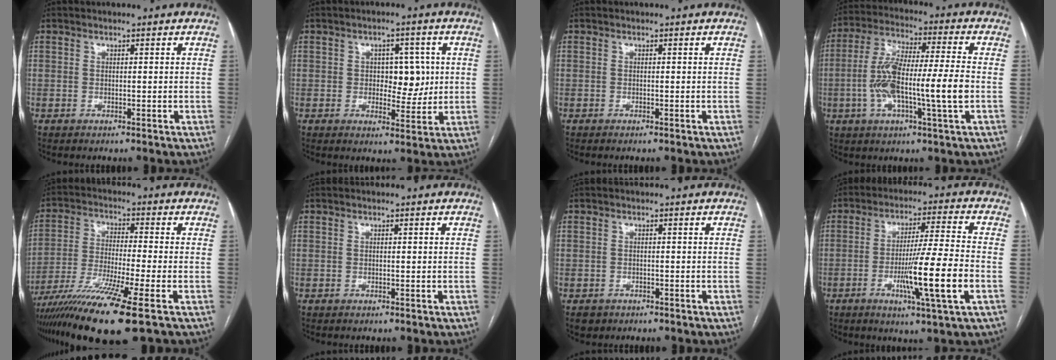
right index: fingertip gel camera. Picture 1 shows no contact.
{"total": 5.7, "force": [0.6, 3.3, 4.6], "torque": [-0.054, 0.008, 0.014]}
{"total": 0.0}
{"total": 13.8, "force": [-2.4, 1.1, 13.5], "torque": [-0.265, 0.010, -0.047]}
{"total": 14.2, "force": [-9.1, -0.9, 10.8], "torque": [-0.219, -0.041, -0.163]}
{"total": 0.0}
{"total": 2.1, "force": [-1.2, 1.7, 0.3], "torque": [-0.008, 0.003, -0.016]}
{"total": 12.3, "force": [-3.6, -0.9, 11.8], "torque": [-0.206, -0.016, -0.065]}